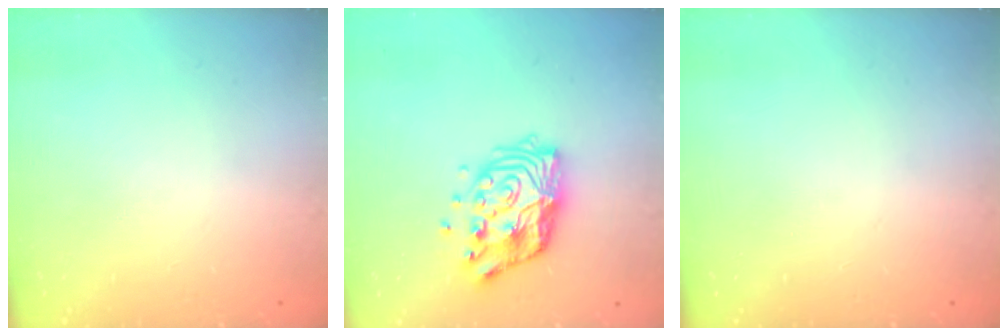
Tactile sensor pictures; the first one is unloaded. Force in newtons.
{"total": 13.3, "press": 13.2, "slide": 1.1}
{"total": 0.0}